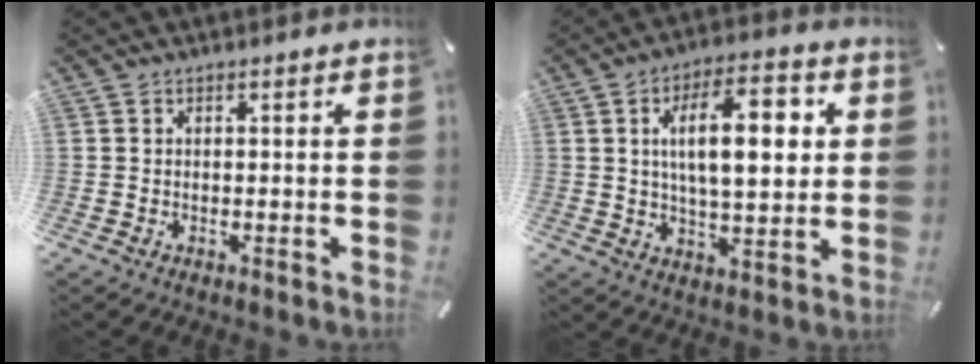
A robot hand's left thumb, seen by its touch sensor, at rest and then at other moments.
{"total": 14.9, "force": [3.6, 6.9, 12.8], "torque": [-0.203, 0.002, 0.053]}